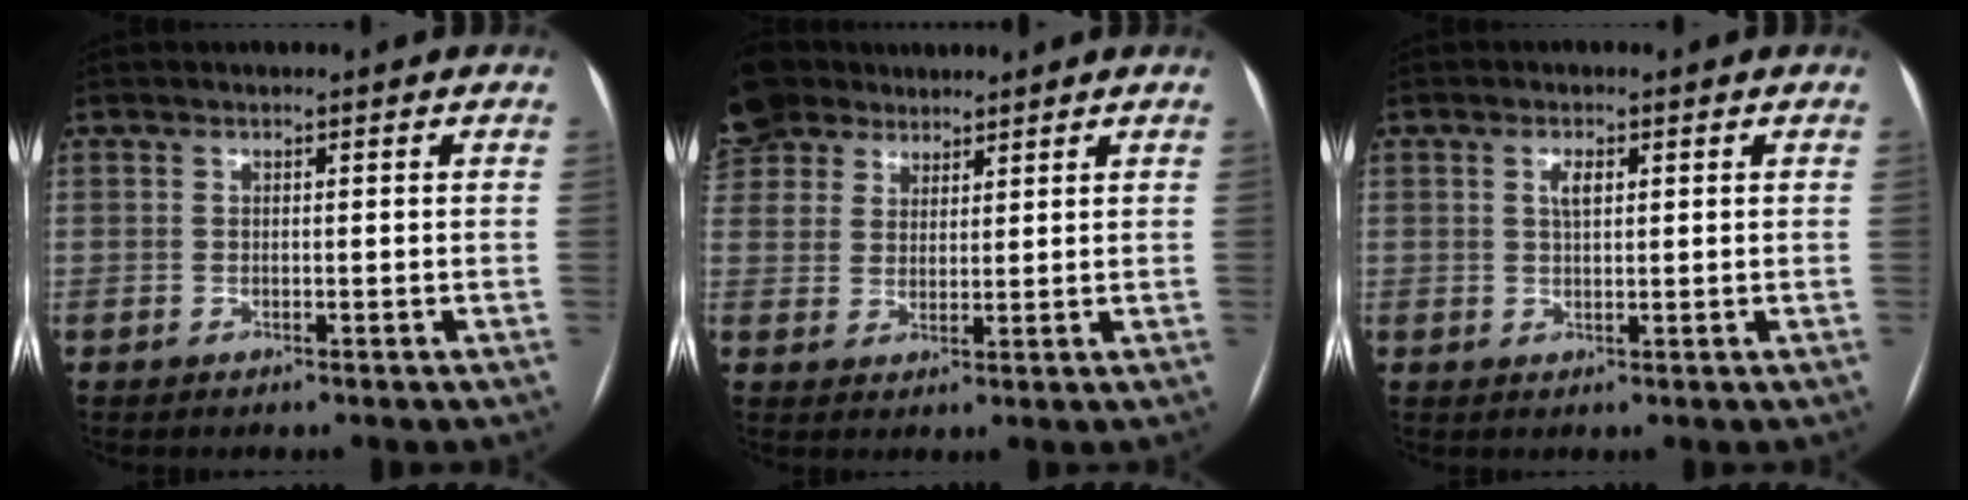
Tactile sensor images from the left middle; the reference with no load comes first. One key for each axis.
{"total": 10.9, "fx": 8.1, "fy": 6.9, "fz": 2.6, "tx": -0.084, "ty": 0.036, "tz": 0.162}
{"total": 2.1, "fx": 0.8, "fy": 0.8, "fz": 1.8, "tx": -0.037, "ty": 0.003, "tz": 0.016}